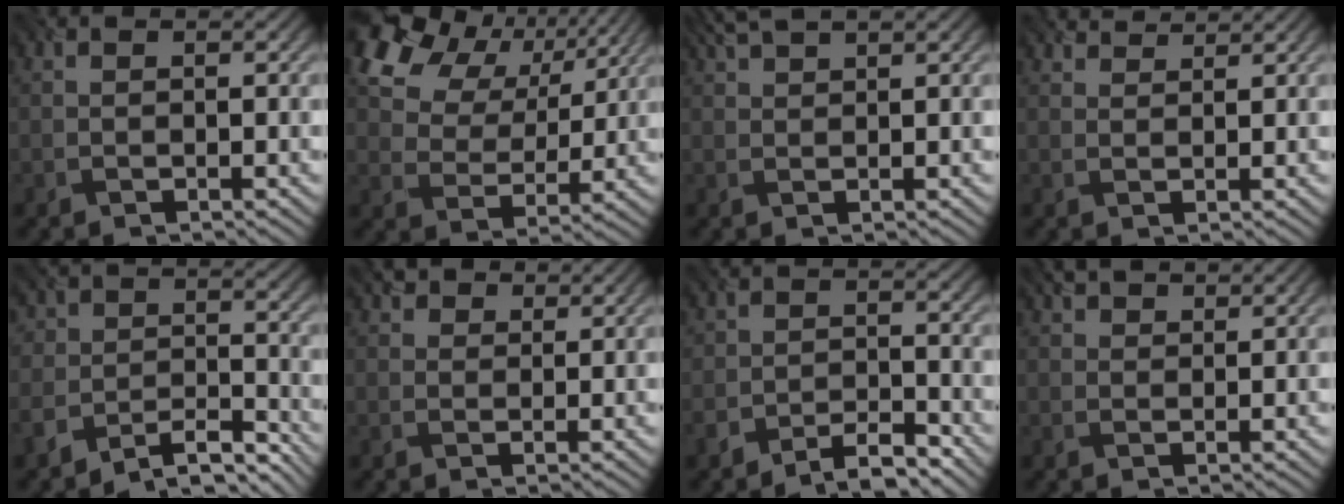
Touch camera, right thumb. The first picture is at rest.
{"total": 16.0, "force": [9.2, 10.3, 8.1], "torque": [-0.206, 0.031, 0.187]}
{"total": 3.7, "force": [2.8, 0.7, 2.2], "torque": [-0.059, 0.011, 0.057]}
{"total": 2.2, "force": [2.2, 0.2, 0.0], "torque": [-0.013, -0.004, 0.042]}
{"total": 6.8, "force": [-5.9, 2.7, 2.0], "torque": [-0.032, -0.005, -0.116]}
{"total": 2.6, "force": [2.0, 1.5, 0.5], "torque": [-0.016, 0.000, 0.031]}
{"total": 4.2, "force": [-3.5, 1.7, 1.5], "torque": [-0.020, 0.002, -0.071]}
{"total": 2.4, "force": [2.1, 0.8, 0.6], "torque": [-0.023, 0.004, 0.042]}